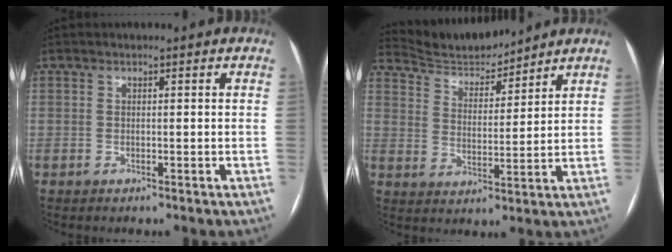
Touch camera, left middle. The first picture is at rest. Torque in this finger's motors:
{"motor_torque": [0.03, -0.26, -0.18, -0.03]}